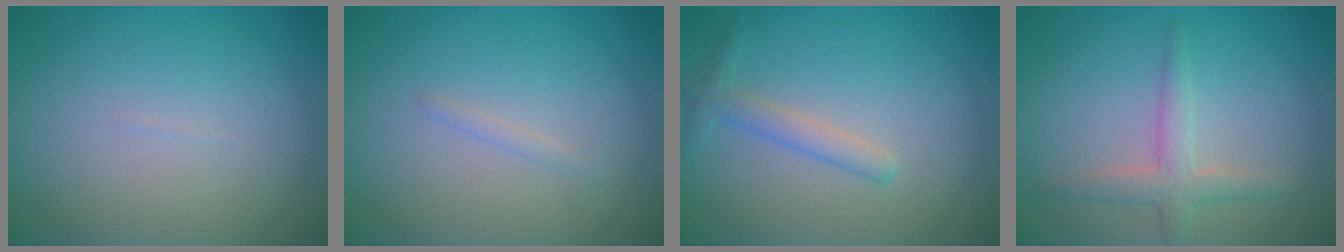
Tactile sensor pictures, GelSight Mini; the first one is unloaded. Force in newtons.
{"total": 0.7, "press": 0.7, "slide": 0.1}
{"total": 1.8, "press": 1.8, "slide": 0.1}
{"total": 2.6, "press": 2.6, "slide": 0.0}